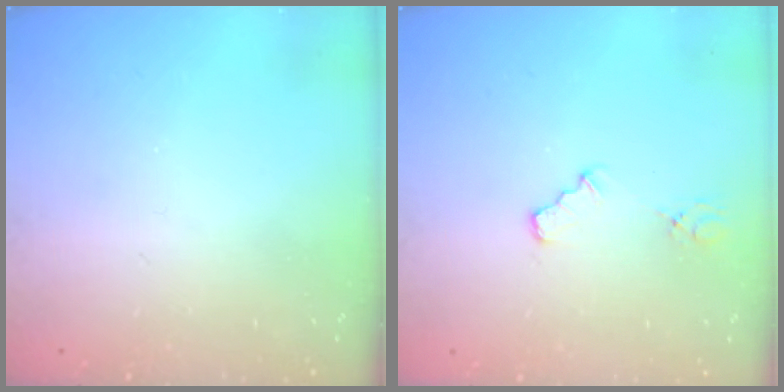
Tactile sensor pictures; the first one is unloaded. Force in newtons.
{"total": 5.5, "press": 5.5, "slide": 0.5}